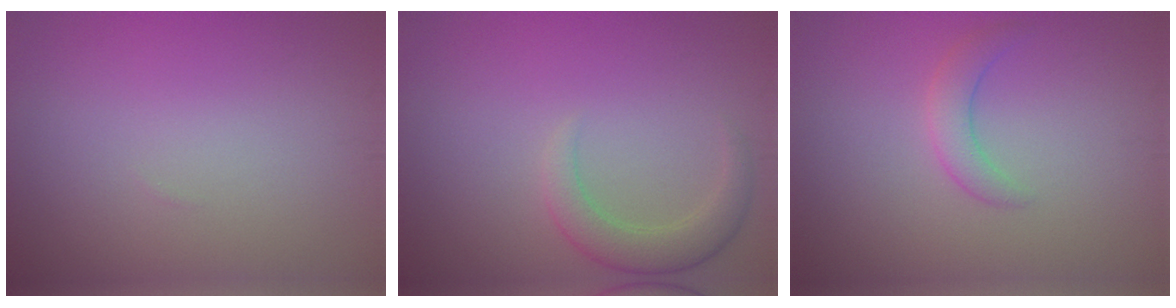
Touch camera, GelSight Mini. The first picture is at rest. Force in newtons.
{"total": 2.9, "press": 2.9, "slide": 0.4}
{"total": 2.1, "press": 2.1, "slide": 0.1}